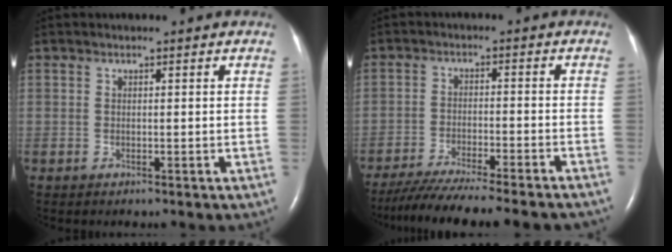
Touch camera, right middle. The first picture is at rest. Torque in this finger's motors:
{"motor_torque": [1.07, -1.07, 0.20, 0.07]}